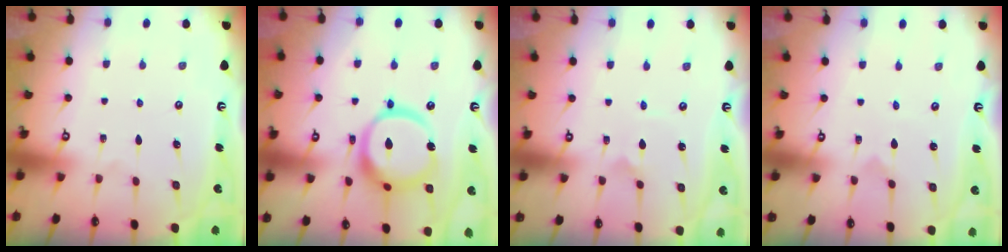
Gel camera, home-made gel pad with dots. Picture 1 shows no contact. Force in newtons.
{"total": 18.3, "press": 18.2, "slide": 2.1}
{"total": 1.9, "press": 1.9, "slide": 0.2}
{"total": 0.0}